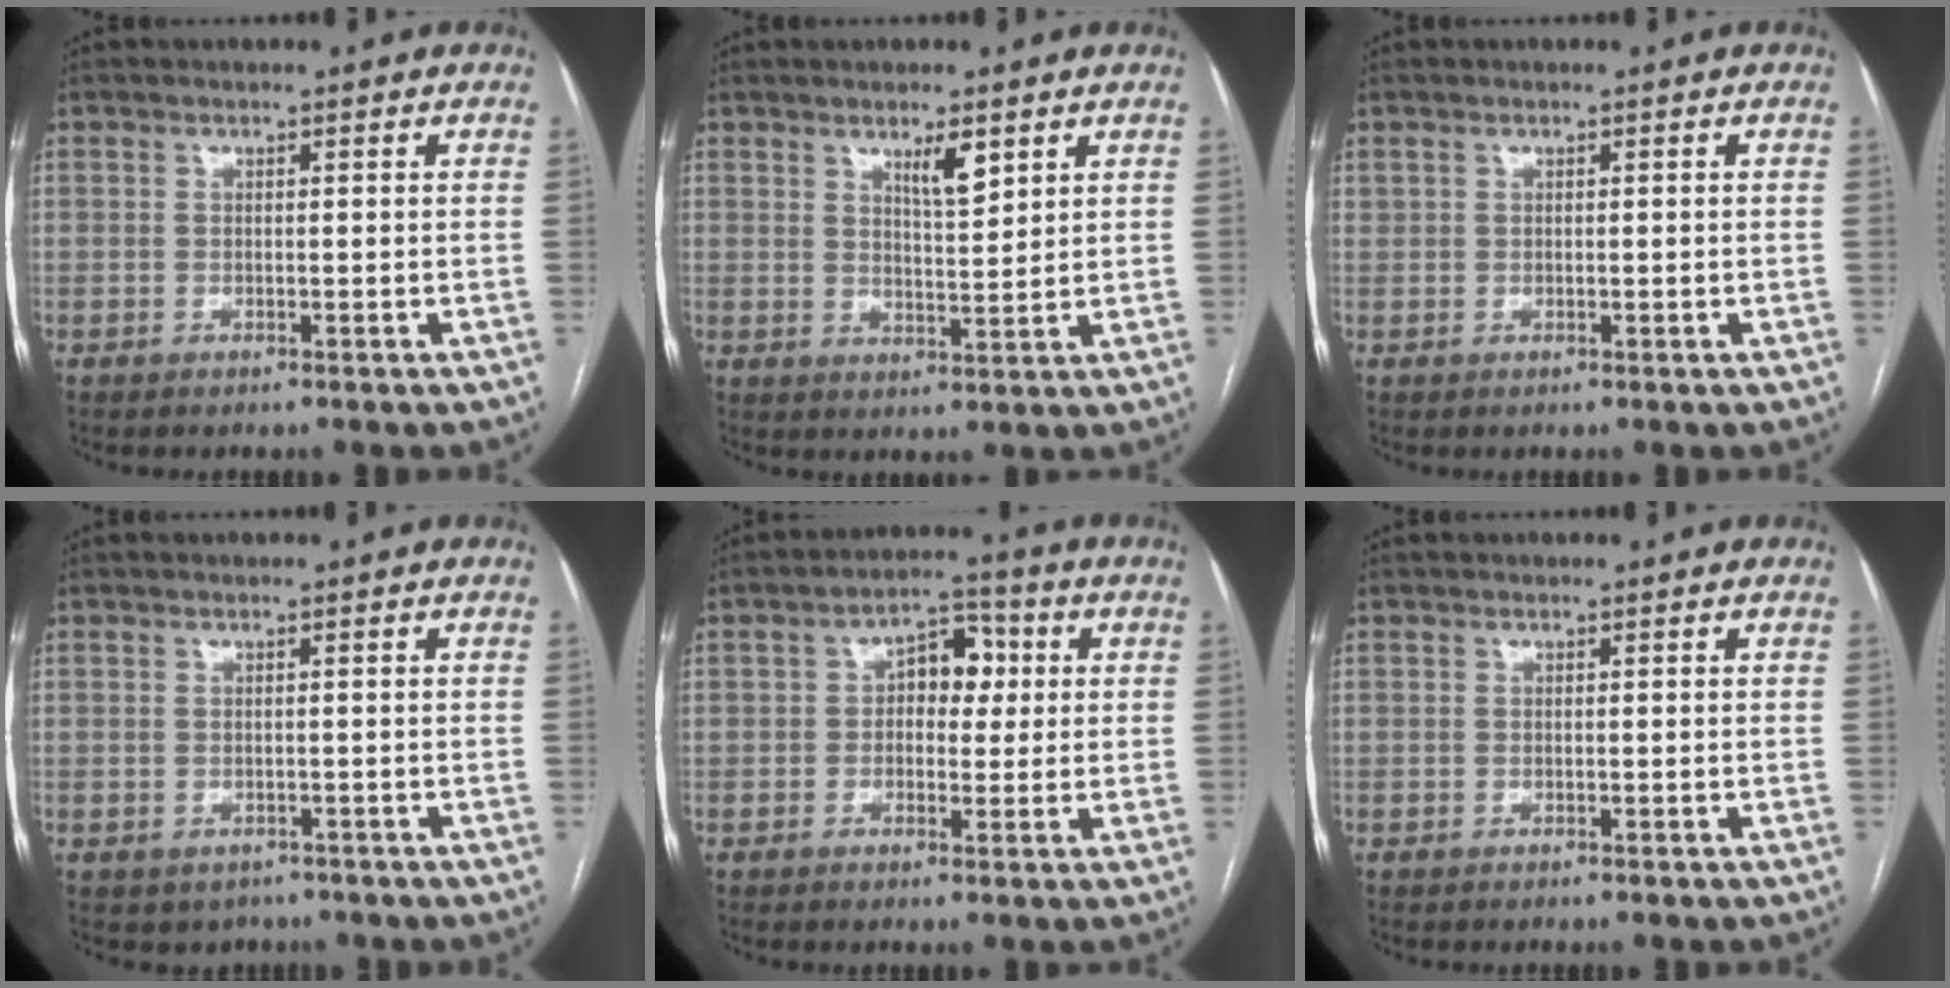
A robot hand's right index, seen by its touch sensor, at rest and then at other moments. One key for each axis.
{"total": 4.4, "fx": 2.7, "fy": 0.9, "fz": 3.4, "tx": -0.060, "ty": -0.004, "tz": 0.048}
{"total": 0.5, "fx": 0.3, "fy": 0.4, "fz": 0.2, "tx": -0.007, "ty": 0.008, "tz": 0.011}
{"total": 2.2, "fx": -1.3, "fy": 1.7, "fz": 0.6, "tx": -0.004, "ty": 0.002, "tz": -0.012}
{"total": 6.2, "fx": 0.9, "fy": 3.8, "fz": 4.8, "tx": -0.068, "ty": 0.026, "tz": 0.011}
{"total": 0.0}